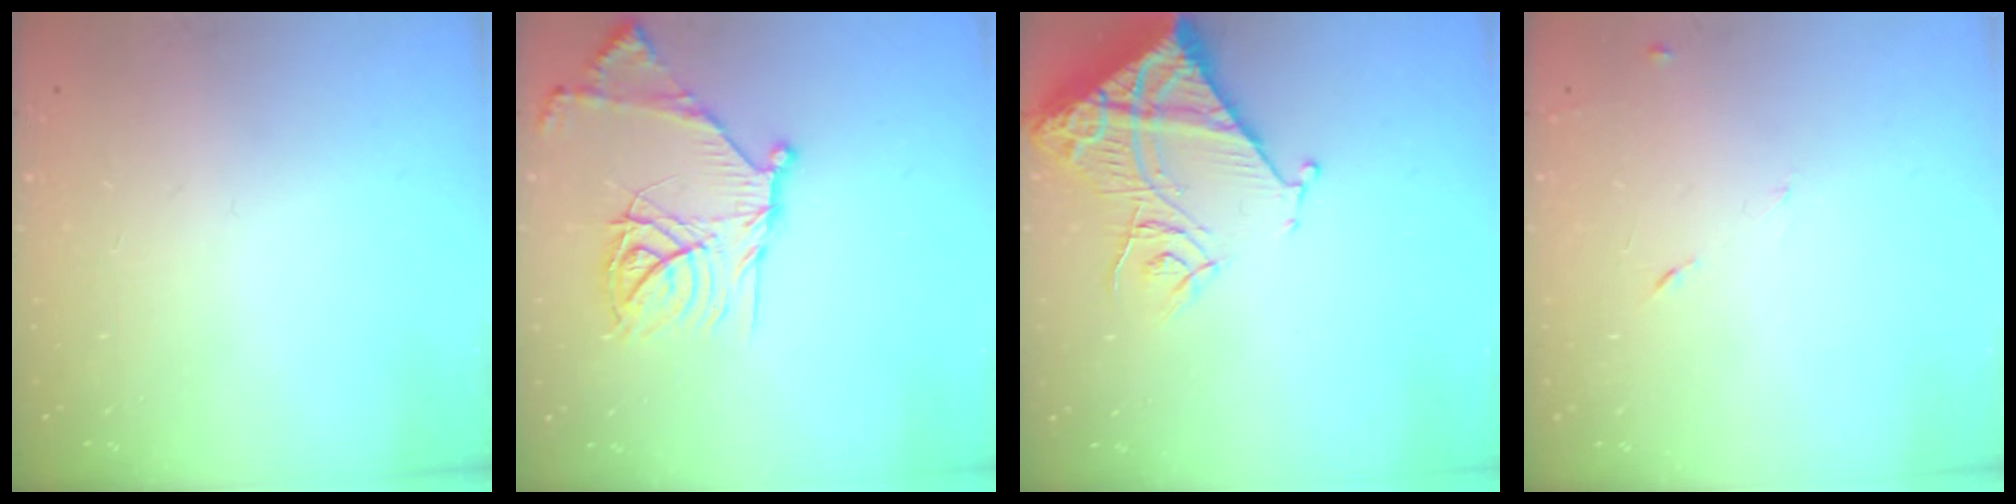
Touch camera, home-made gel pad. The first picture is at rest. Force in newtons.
{"total": 19.2, "press": 19.1, "slide": 1.7}
{"total": 14.6, "press": 14.5, "slide": 1.6}
{"total": 6.7, "press": 6.7, "slide": 0.8}